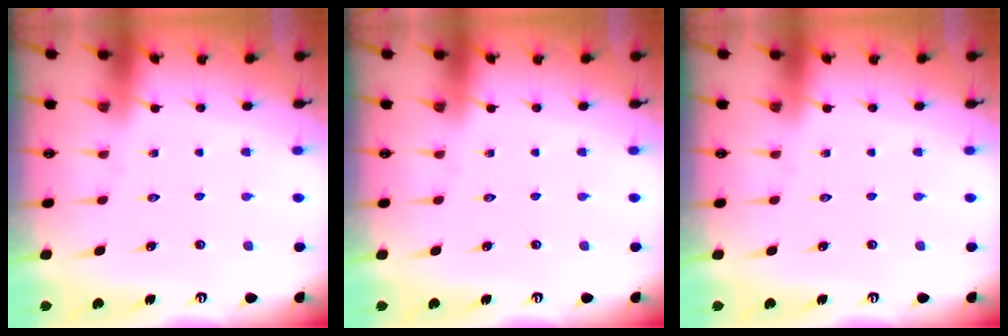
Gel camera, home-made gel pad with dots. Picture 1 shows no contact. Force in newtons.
{"total": 0.0}
{"total": 0.0}